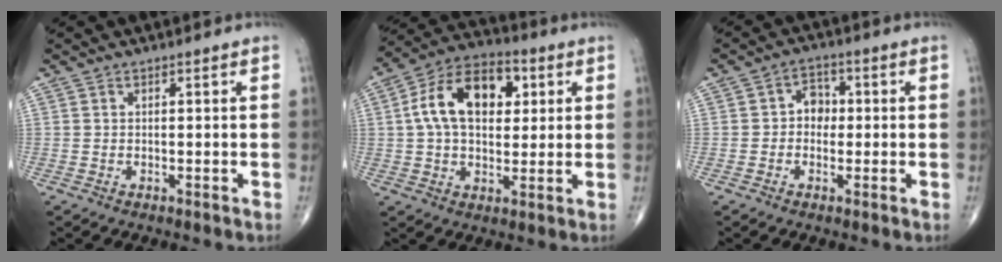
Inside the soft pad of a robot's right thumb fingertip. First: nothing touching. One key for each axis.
{"total": 15.7, "fx": 3.4, "fy": 9.8, "fz": 11.8, "tx": -0.182, "ty": 0.016, "tz": 0.050}
{"total": 4.3, "fx": -0.1, "fy": 3.5, "fz": 2.5, "tx": -0.012, "ty": 0.015, "tz": -0.012}